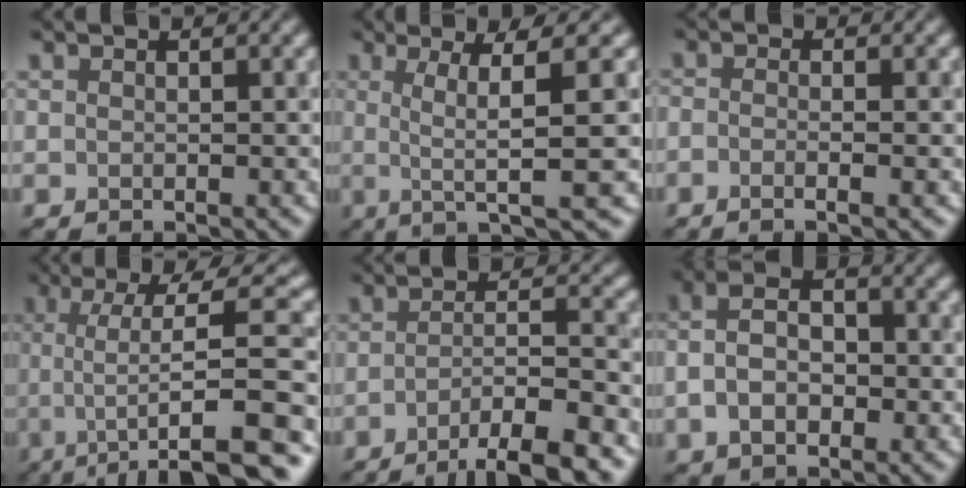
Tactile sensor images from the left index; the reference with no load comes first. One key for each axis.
{"total": 6.5, "fx": 0.2, "fy": 0.7, "fz": 6.5, "tx": -0.101, "ty": 0.018, "tz": 0.014}
{"total": 2.1, "fx": -1.1, "fy": 0.7, "fz": 1.7, "tx": -0.009, "ty": 0.003, "tz": -0.021}
{"total": 11.5, "fx": -2.2, "fy": 2.9, "fz": 10.9, "tx": -0.146, "ty": 0.027, "tz": -0.025}
{"total": 7.4, "fx": -4.5, "fy": 1.3, "fz": 5.7, "tx": -0.071, "ty": 0.019, "tz": -0.058}
{"total": 4.5, "fx": -0.6, "fy": 2.7, "fz": 3.6, "tx": -0.073, "ty": 0.020, "tz": -0.006}